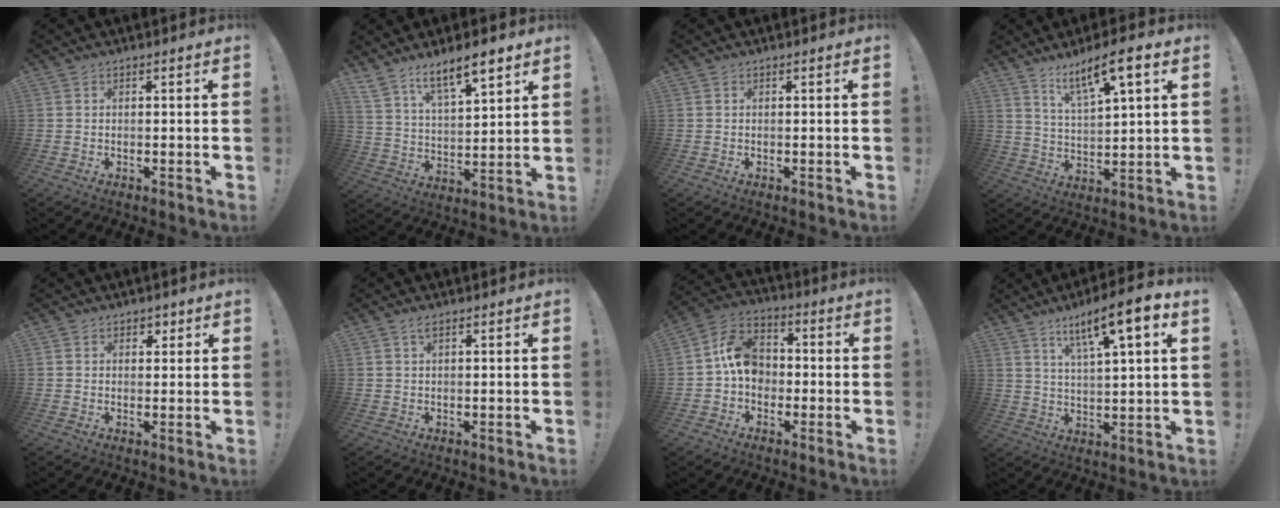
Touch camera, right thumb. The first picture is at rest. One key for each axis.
{"total": 11.7, "fx": 8.9, "fy": 3.9, "fz": 6.5, "tx": -0.113, "ty": -0.056, "tz": 0.160}
{"total": 0.0}
{"total": 11.3, "fx": 7.2, "fy": 2.3, "fz": 8.4, "tx": -0.137, "ty": -0.036, "tz": 0.118}
{"total": 2.1, "fx": 1.2, "fy": 1.7, "fz": 0.5, "tx": 0.002, "ty": -0.005, "tz": 0.019}
{"total": 1.8, "fx": 0.9, "fy": 0.5, "fz": 1.4, "tx": -0.028, "ty": 0.001, "tz": 0.015}
{"total": 11.6, "fx": -0.7, "fy": 9.2, "fz": 7.0, "tx": -0.110, "ty": 0.019, "tz": -0.007}
{"total": 12.0, "fx": 6.9, "fy": 1.7, "fz": 9.6, "tx": -0.149, "ty": -0.037, "tz": 0.105}